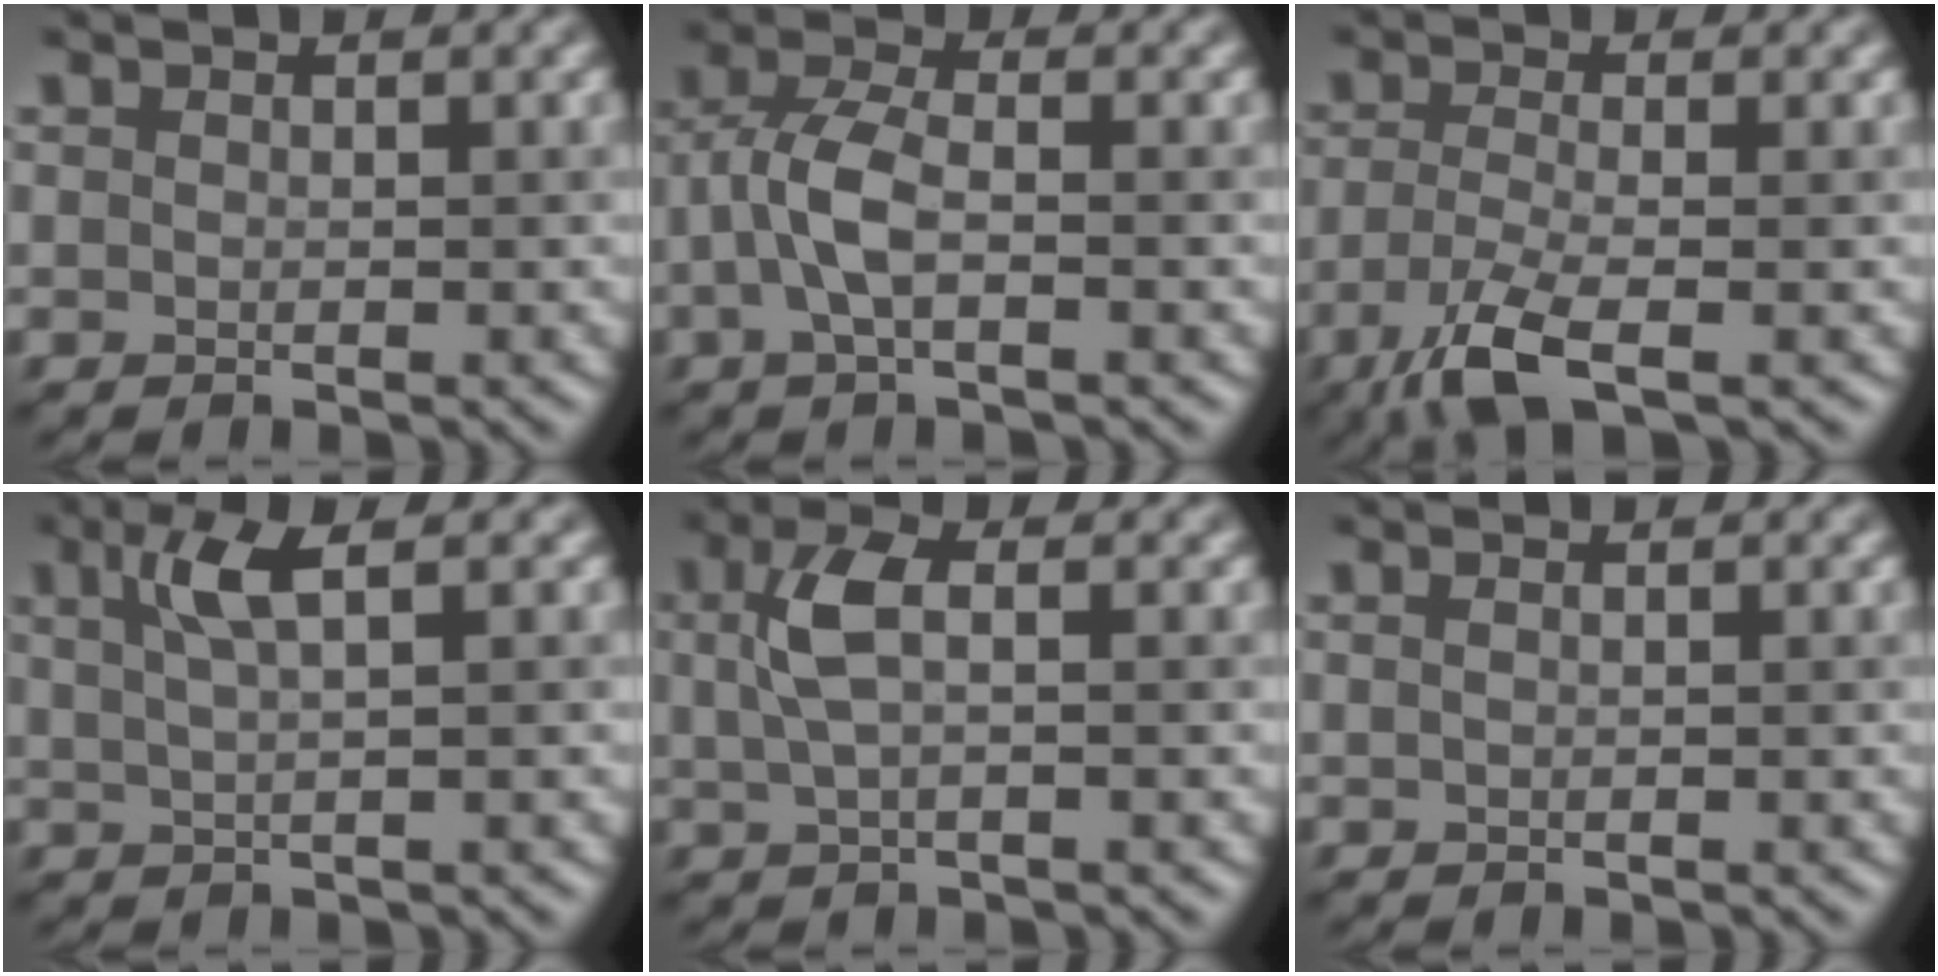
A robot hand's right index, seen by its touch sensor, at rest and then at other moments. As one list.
[{"total": 4.0, "force": [-0.8, 1.6, 3.5], "torque": [-0.082, 0.014, -0.018]}, {"total": 4.7, "force": [-2.6, 1.3, 3.7], "torque": [-0.086, -0.001, -0.050]}, {"total": 3.2, "force": [1.3, 0.6, 2.8], "torque": [-0.047, 0.010, 0.028]}, {"total": 3.4, "force": [0.7, 1.2, 3.1], "torque": [-0.067, 0.012, 0.015]}, {"total": 1.0, "force": [0.3, 0.5, 0.8], "torque": [-0.002, -0.003, -0.005]}]